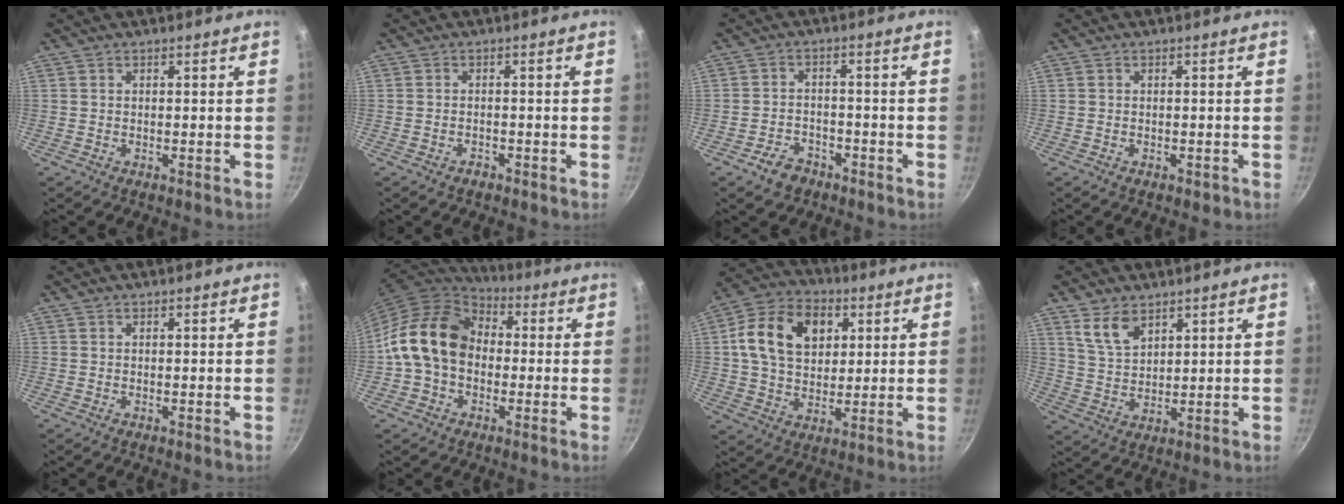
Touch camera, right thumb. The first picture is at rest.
{"total": 1.3, "force": [-1.0, 0.7, 0.4], "torque": [-0.009, 0.012, -0.015]}
{"total": 5.1, "force": [-3.3, 3.4, 1.9], "torque": [-0.022, 0.033, -0.052]}
{"total": 1.1, "force": [-0.6, 0.7, 0.6], "torque": [-0.009, 0.002, -0.007]}
{"total": 0.0}
{"total": 15.5, "force": [-0.3, 11.9, 10.0], "torque": [-0.147, 0.037, -0.021]}
{"total": 16.0, "force": [4.3, 11.4, 10.4], "torque": [-0.159, 0.005, 0.062]}
{"total": 6.7, "force": [4.2, 3.6, 3.8], "torque": [-0.059, -0.023, 0.089]}